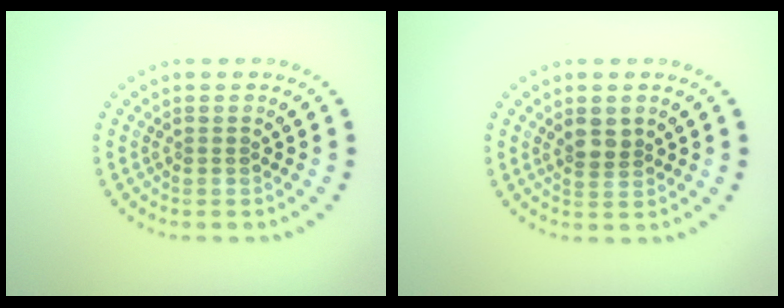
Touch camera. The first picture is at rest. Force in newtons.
{"total": 1.9, "press": 1.6, "slide": 1.0}